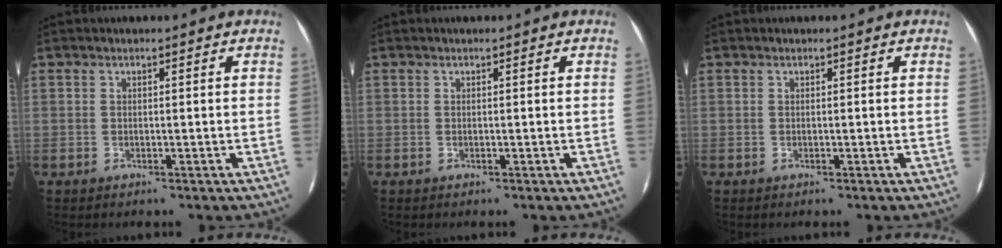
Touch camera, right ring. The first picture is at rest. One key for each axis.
{"total": 0.0}
{"total": 0.0}